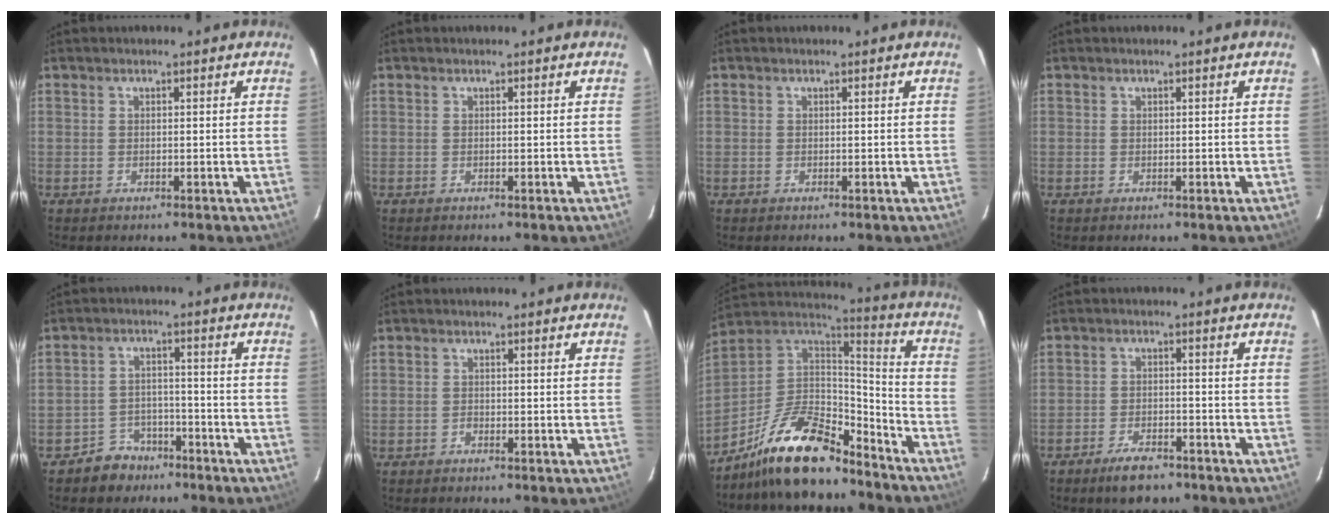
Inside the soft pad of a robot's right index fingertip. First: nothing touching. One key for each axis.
{"total": 0.0}
{"total": 0.0}
{"total": 0.0}
{"total": 6.0, "fx": -4.4, "fy": 4.1, "fz": 0.6, "tx": -0.024, "ty": 0.024, "tz": -0.065}
{"total": 0.8, "fx": -0.6, "fy": 0.5, "fz": 0.1, "tx": -0.001, "ty": 0.004, "tz": -0.013}
{"total": 19.5, "fx": -14.2, "fy": 6.9, "fz": 11.4, "tx": -0.235, "ty": 0.006, "tz": -0.250}
{"total": 6.8, "fx": -5.1, "fy": 2.8, "fz": 3.5, "tx": -0.083, "ty": 0.000, "tz": -0.084}